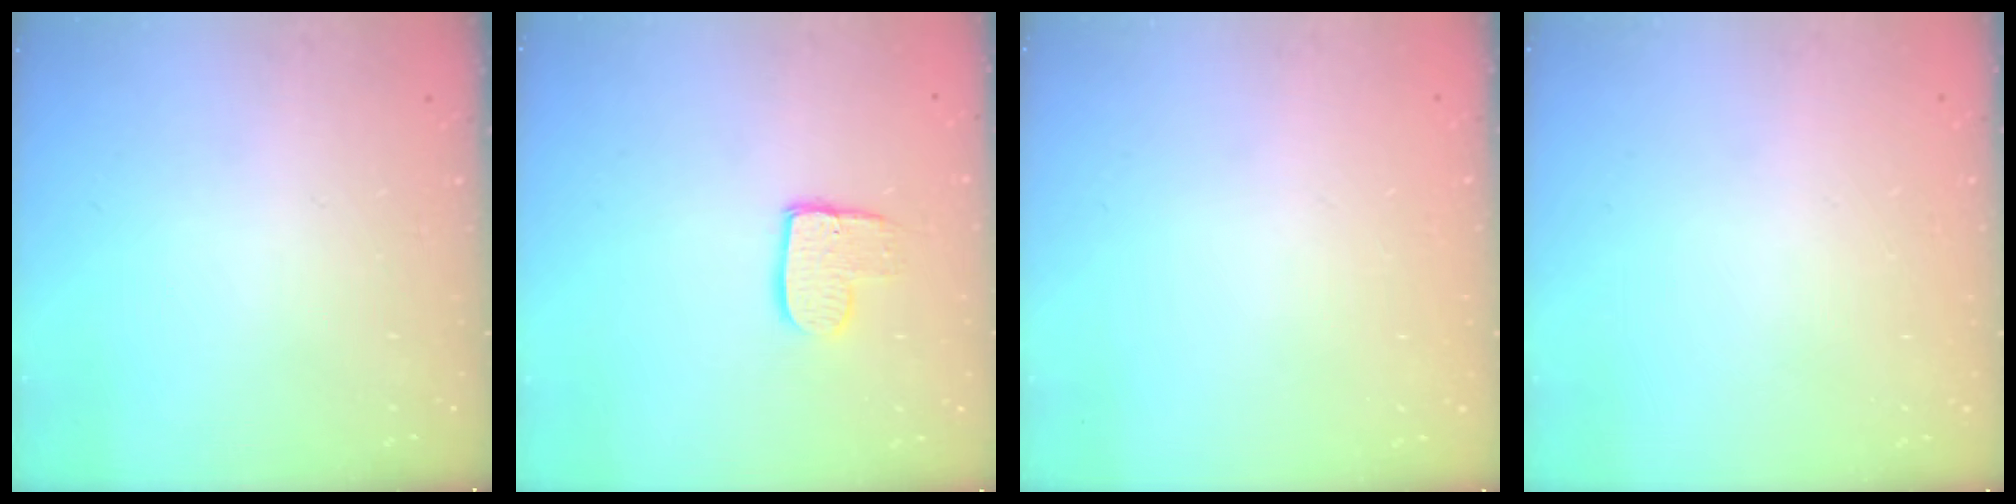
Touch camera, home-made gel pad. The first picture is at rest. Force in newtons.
{"total": 9.0, "press": 9.0, "slide": 0.7}
{"total": 0.0}
{"total": 0.0}